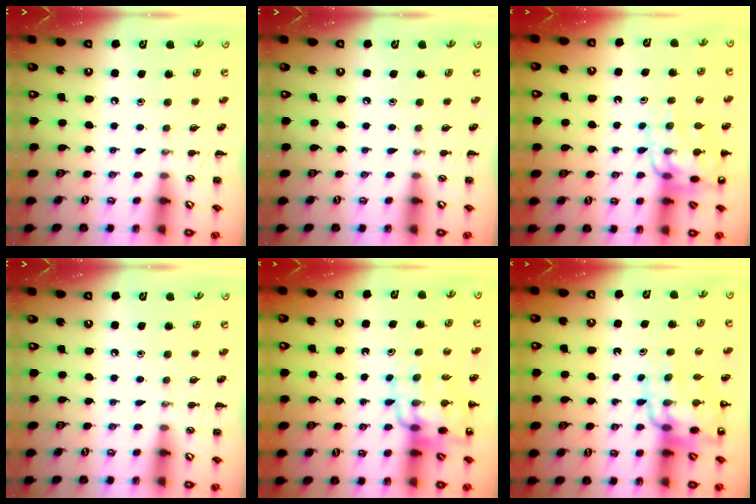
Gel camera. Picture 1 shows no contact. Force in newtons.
{"total": 0.0}
{"total": 12.1, "press": 11.7, "slide": 2.8}
{"total": 0.0}
{"total": 14.7, "press": 14.2, "slide": 3.9}
{"total": 13.9, "press": 13.4, "slide": 3.8}